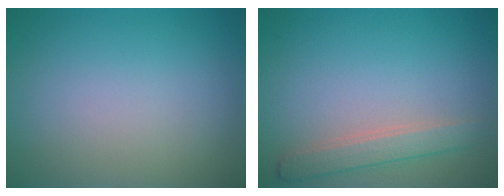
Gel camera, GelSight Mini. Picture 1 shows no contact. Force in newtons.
{"total": 2.3, "press": 2.3, "slide": 0.1}